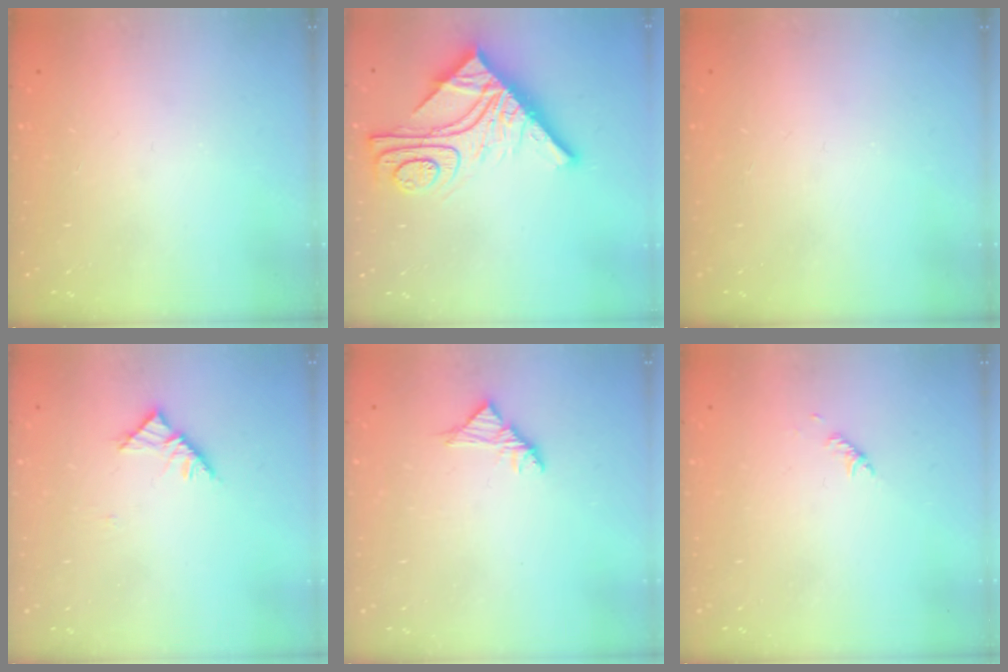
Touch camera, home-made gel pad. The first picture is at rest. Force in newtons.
{"total": 16.8, "press": 16.8, "slide": 1.5}
{"total": 0.0}
{"total": 4.5, "press": 4.3, "slide": 1.0}
{"total": 3.5, "press": 3.4, "slide": 0.9}
{"total": 2.8, "press": 2.7, "slide": 0.6}